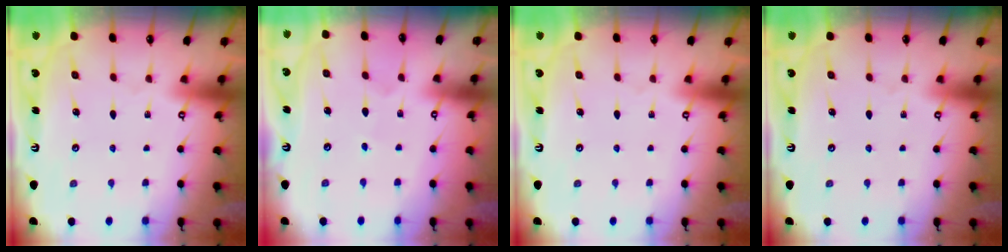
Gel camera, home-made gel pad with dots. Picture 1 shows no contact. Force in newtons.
{"total": 2.9, "press": 2.9, "slide": 0.3}
{"total": 0.0}
{"total": 0.0}